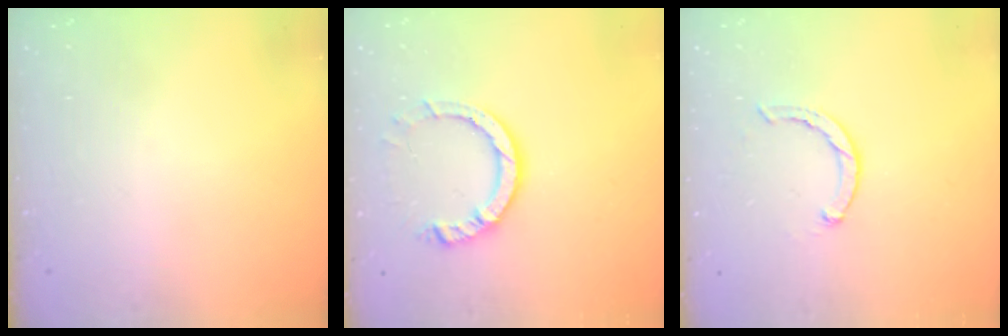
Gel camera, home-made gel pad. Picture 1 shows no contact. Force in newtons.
{"total": 9.7, "press": 9.7, "slide": 1.1}
{"total": 1.5, "press": 1.5, "slide": 0.3}